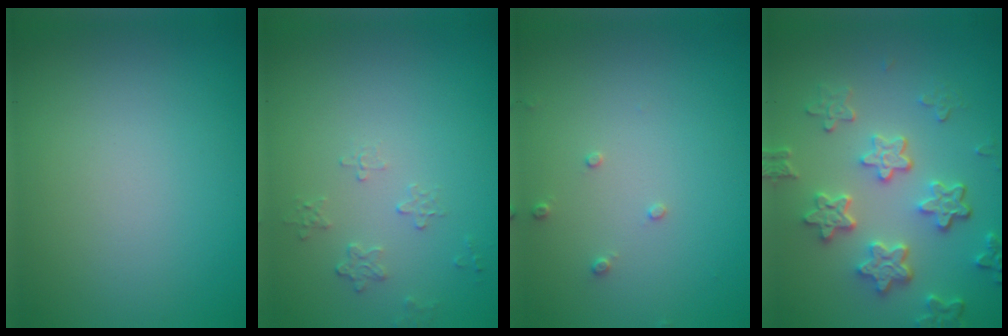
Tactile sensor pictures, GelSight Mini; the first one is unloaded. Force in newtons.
{"total": 1.2, "press": 0.8, "slide": 0.9}
{"total": 0.8, "press": 0.8, "slide": 0.2}
{"total": 5.3, "press": 4.1, "slide": 3.4}